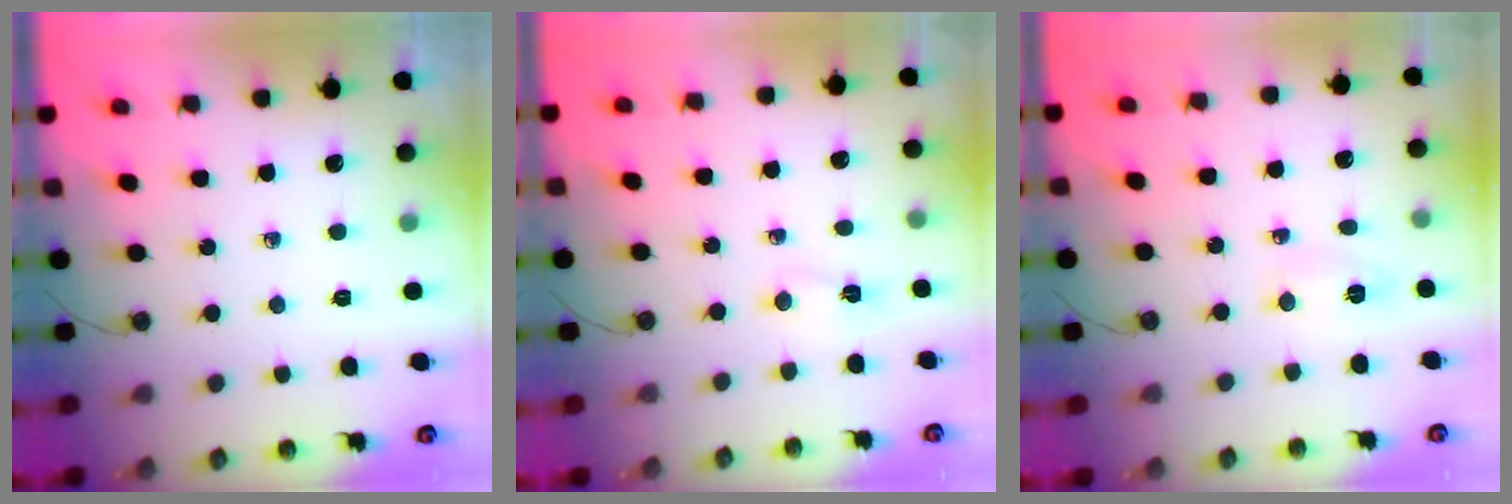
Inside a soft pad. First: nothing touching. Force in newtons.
{"total": 2.5, "press": 2.4, "slide": 0.6}
{"total": 3.3, "press": 3.0, "slide": 1.3}